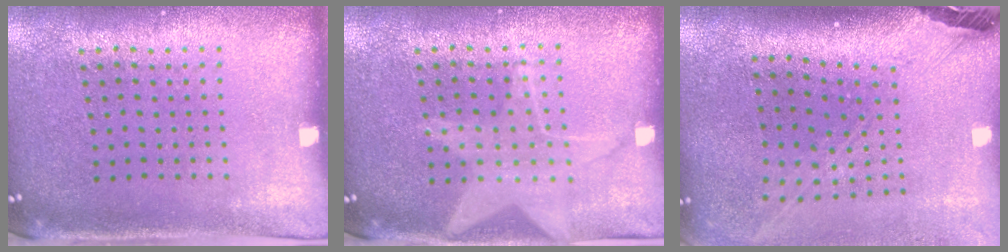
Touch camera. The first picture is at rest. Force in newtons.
{"total": 1.4, "press": 1.3, "slide": 0.4}
{"total": 2.8, "press": 2.0, "slide": 1.9}